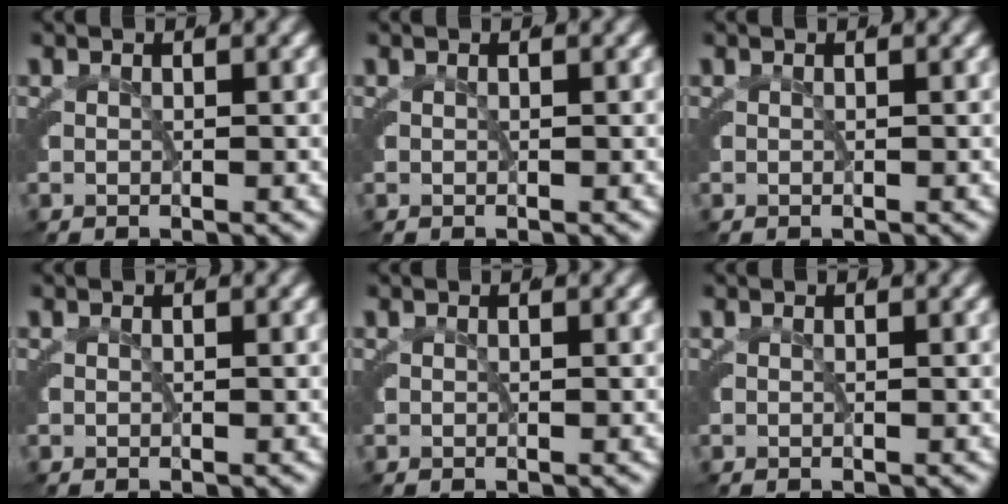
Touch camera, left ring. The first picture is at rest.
{"total": 0.0}
{"total": 0.0}
{"total": 0.0}
{"total": 0.0}
{"total": 0.0}